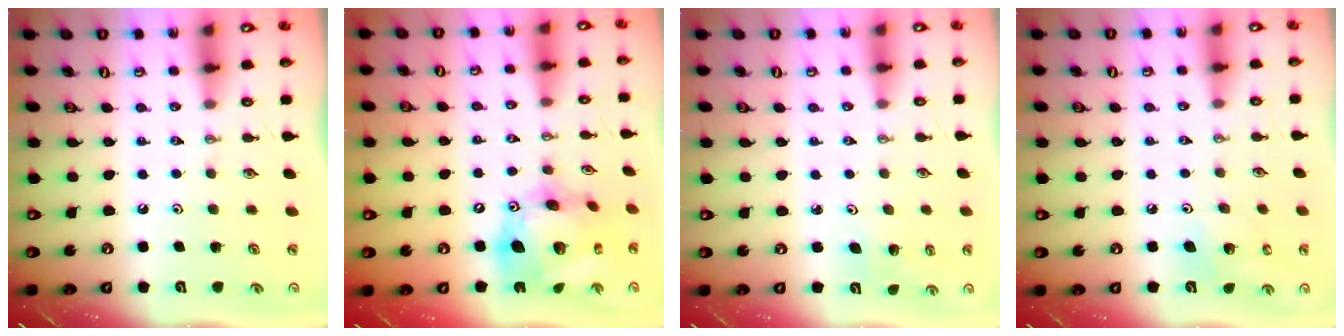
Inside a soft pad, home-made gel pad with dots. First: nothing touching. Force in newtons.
{"total": 20.5, "press": 20.4, "slide": 2.1}
{"total": 2.6, "press": 2.5, "slide": 0.9}
{"total": 7.5, "press": 7.3, "slide": 1.9}